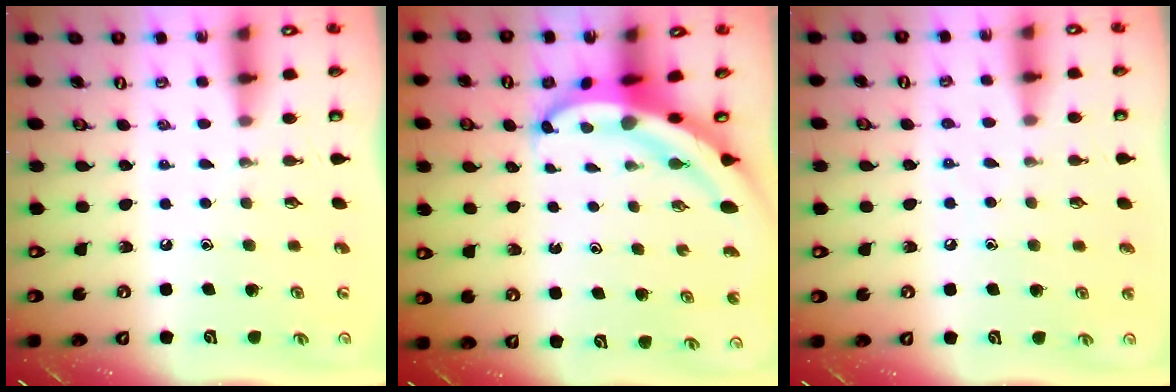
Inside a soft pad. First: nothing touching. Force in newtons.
{"total": 6.6, "press": 6.6, "slide": 0.9}
{"total": 4.9, "press": 4.9, "slide": 0.6}